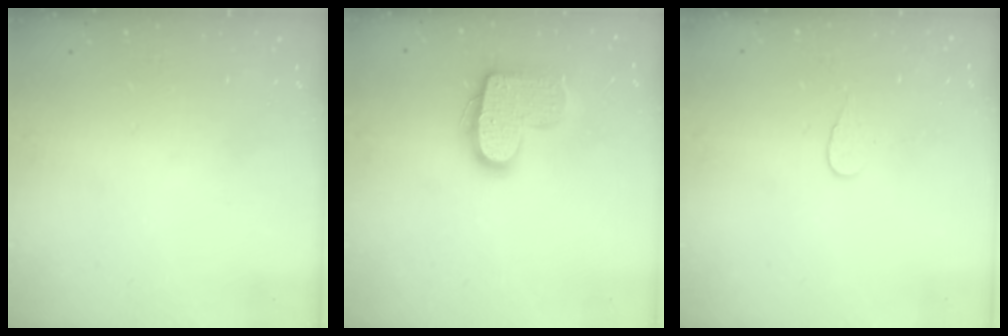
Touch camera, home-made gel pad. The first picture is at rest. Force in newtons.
{"total": 13.5, "press": 13.5, "slide": 0.7}
{"total": 3.8, "press": 3.8, "slide": 0.4}